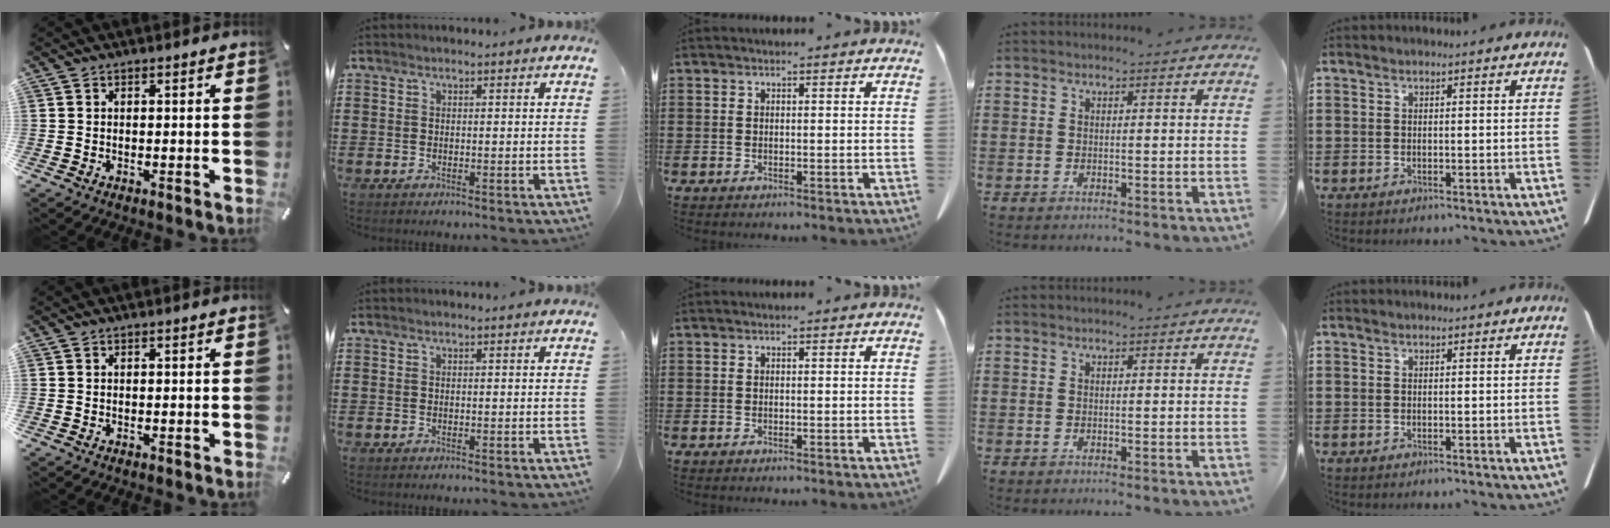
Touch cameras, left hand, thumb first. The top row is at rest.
{}